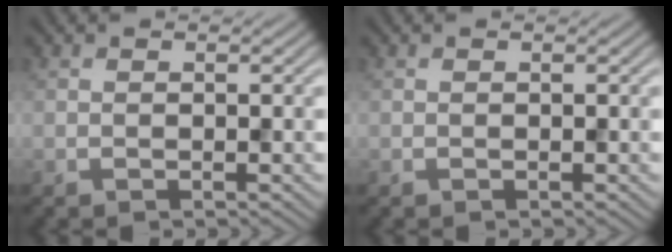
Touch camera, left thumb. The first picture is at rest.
{"total": 0.0}